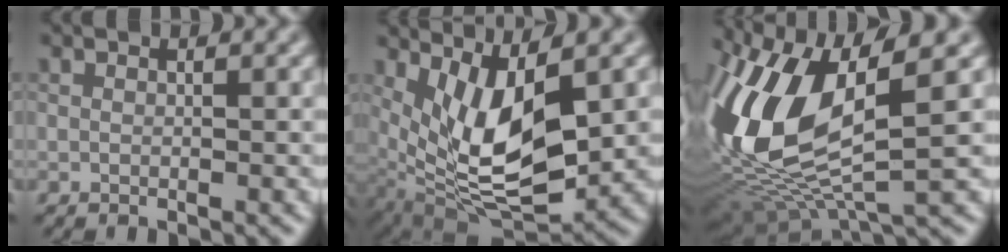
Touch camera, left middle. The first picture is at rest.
{"total": 8.4, "force": [1.3, 3.3, 7.6], "torque": [-0.158, -0.015, 0.040]}
{"total": 12.3, "force": [0.8, 5.1, 11.1], "torque": [-0.262, -0.002, 0.024]}